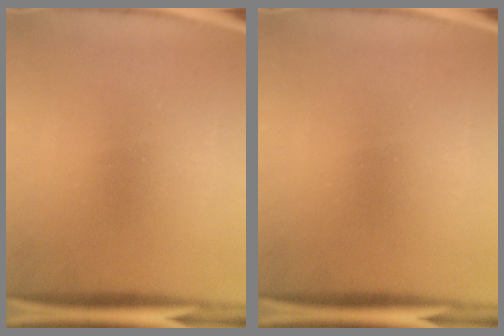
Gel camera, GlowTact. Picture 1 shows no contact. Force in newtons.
{"total": 0.0}